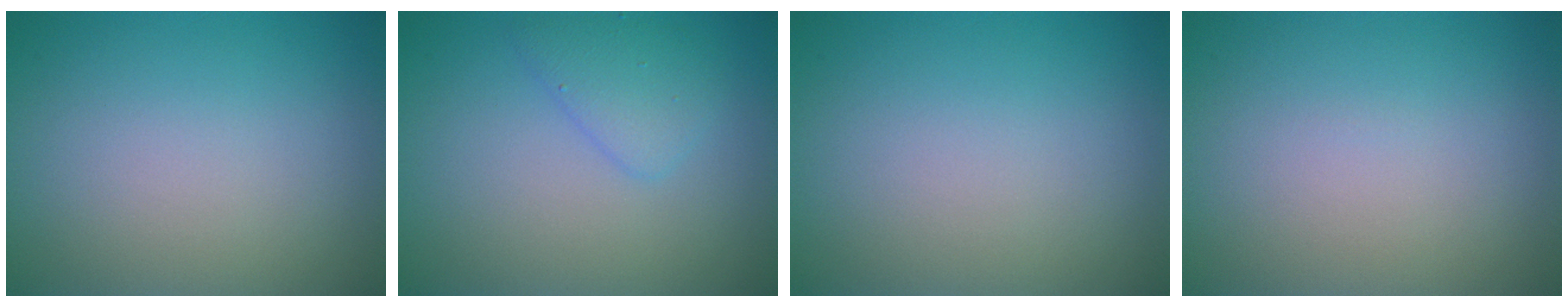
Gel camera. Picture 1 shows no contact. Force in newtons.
{"total": 2.1, "press": 2.1, "slide": 0.2}
{"total": 0.0}
{"total": 0.0}